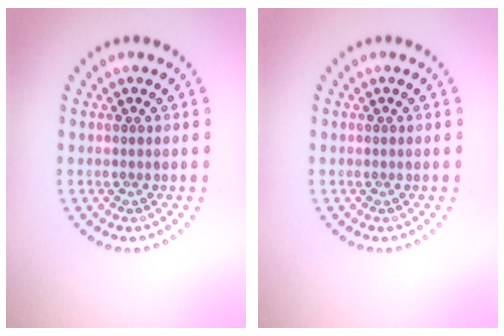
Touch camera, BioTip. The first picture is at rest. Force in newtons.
{"total": 0.0}